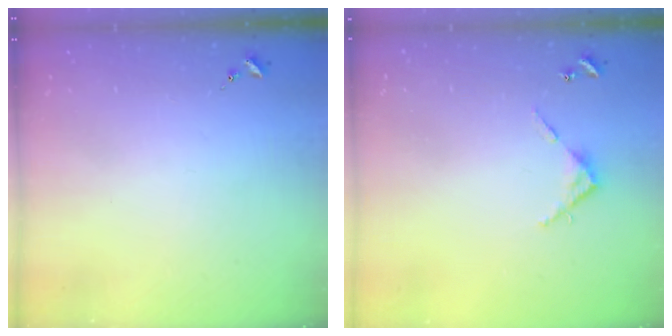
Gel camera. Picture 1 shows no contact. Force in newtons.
{"total": 4.5, "press": 4.5, "slide": 0.4}